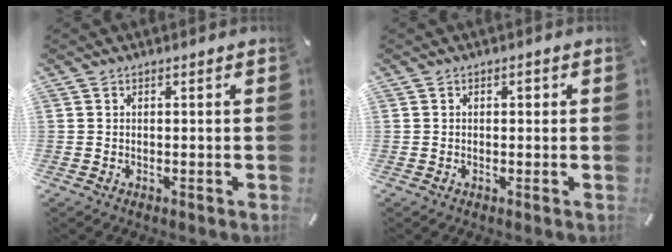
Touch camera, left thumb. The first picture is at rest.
{"total": 1.3, "force": [0.2, 0.9, 0.9], "torque": [-0.010, 0.004, -0.001]}